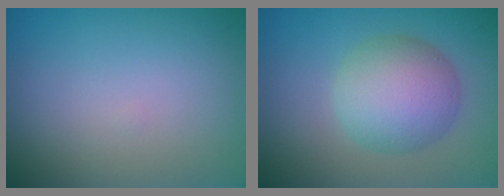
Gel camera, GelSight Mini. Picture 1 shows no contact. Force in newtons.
{"total": 5.6, "press": 5.6, "slide": 0.1}